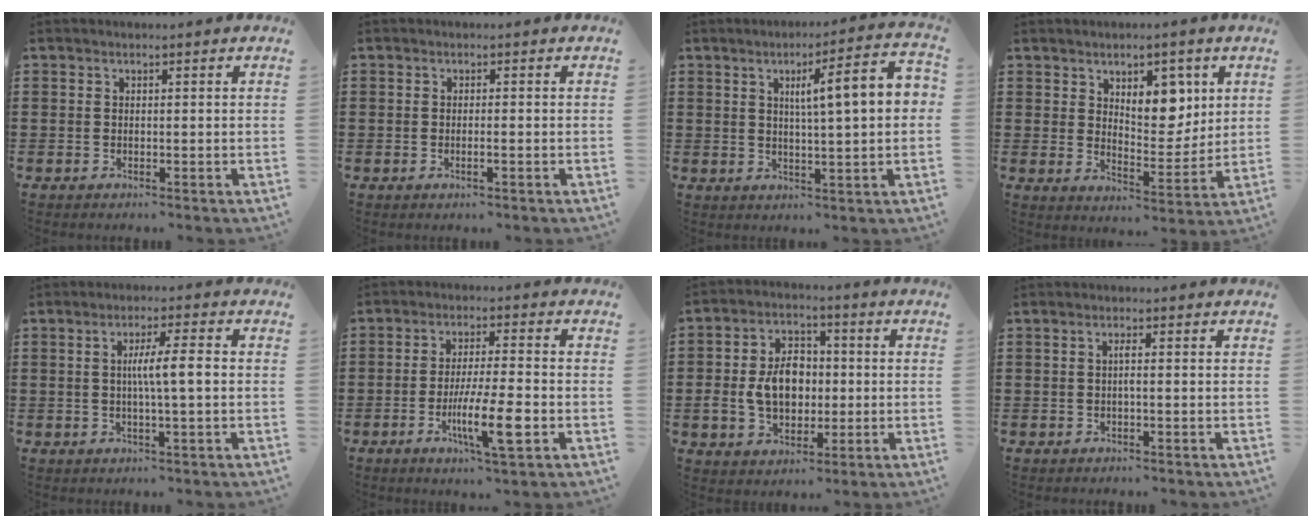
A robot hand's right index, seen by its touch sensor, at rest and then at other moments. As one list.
[{"total": 0.8, "force": [-0.4, 0.1, 0.7], "torque": [-0.014, -0.003, -0.006]}, {"total": 8.4, "force": [1.7, 0.9, 8.1], "torque": [-0.139, -0.004, 0.016]}, {"total": 7.1, "force": [3.8, 4.1, 4.4], "torque": [-0.069, -0.011, 0.062]}, {"total": 5.2, "force": [-0.1, 0.3, 5.2], "torque": [-0.093, -0.003, -0.006]}, {"total": 9.7, "force": [-3.4, 1.7, 8.9], "torque": [-0.168, -0.013, -0.060]}, {"total": 8.0, "force": [-0.6, 5.7, 5.6], "torque": [-0.123, 0.008, -0.017]}, {"total": 1.2, "force": [-0.2, 0.0, 1.2], "torque": [-0.023, -0.001, -0.004]}]